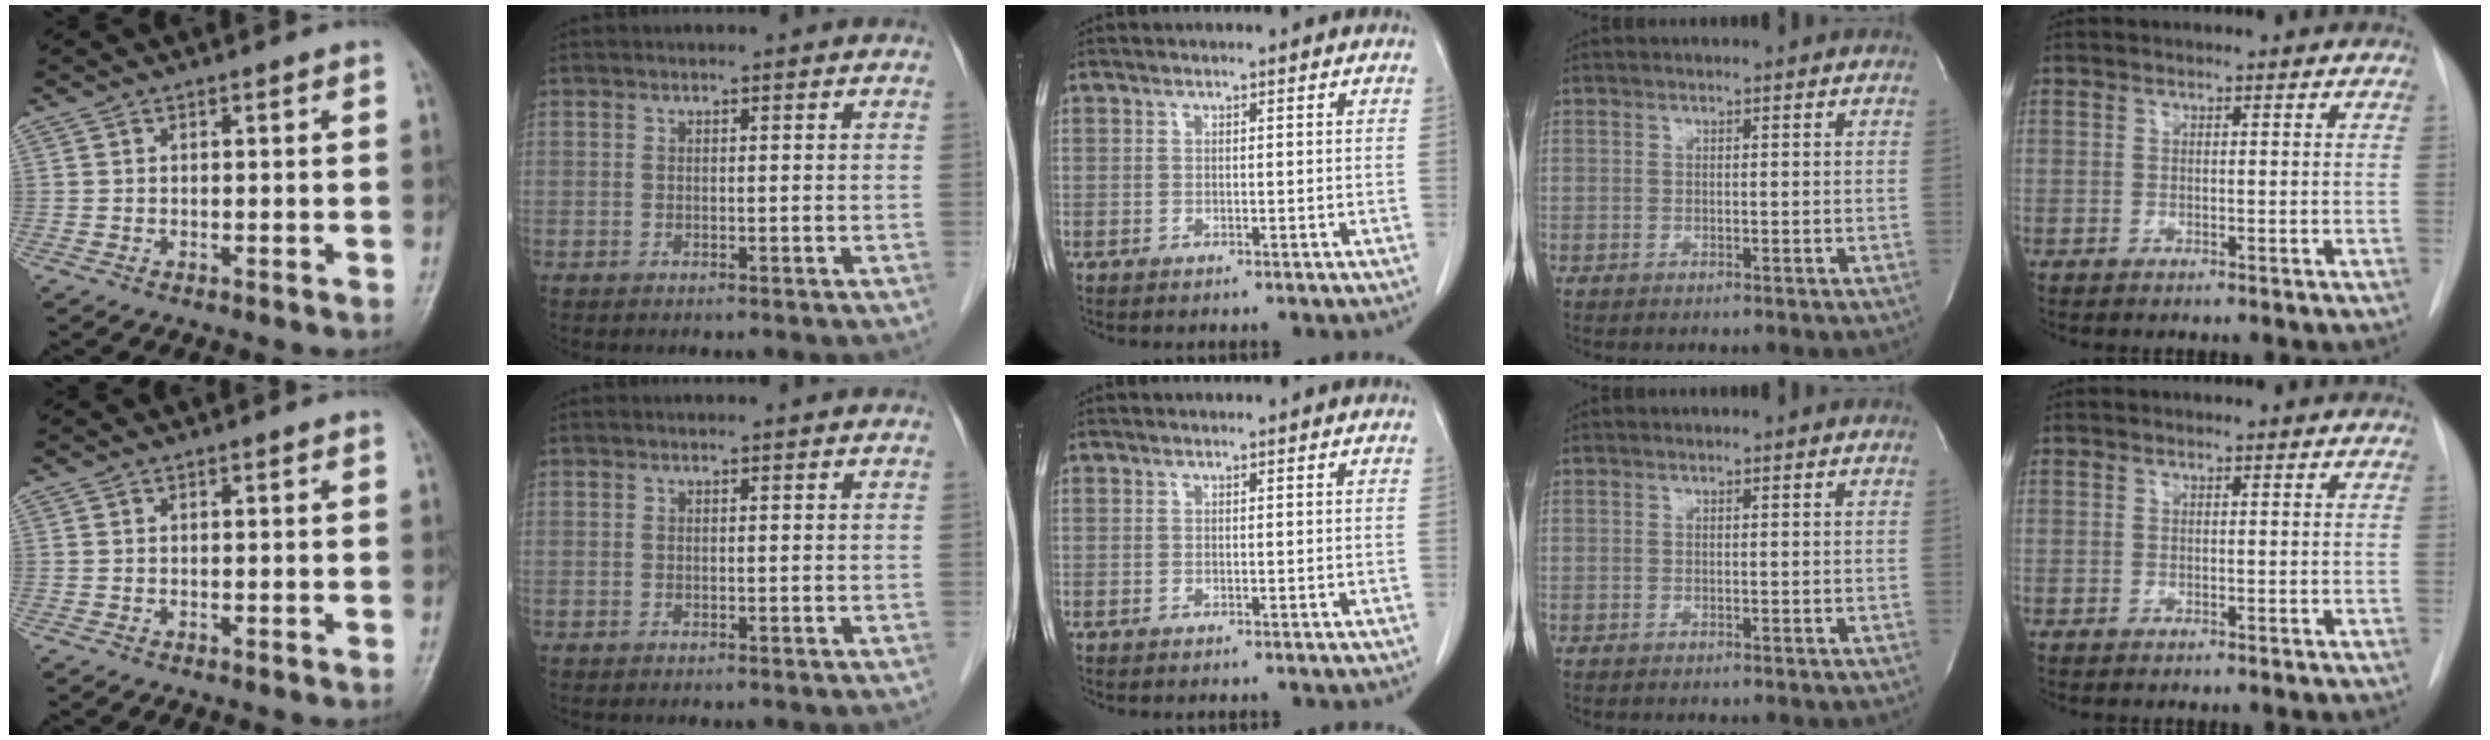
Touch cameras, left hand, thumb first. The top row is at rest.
{}